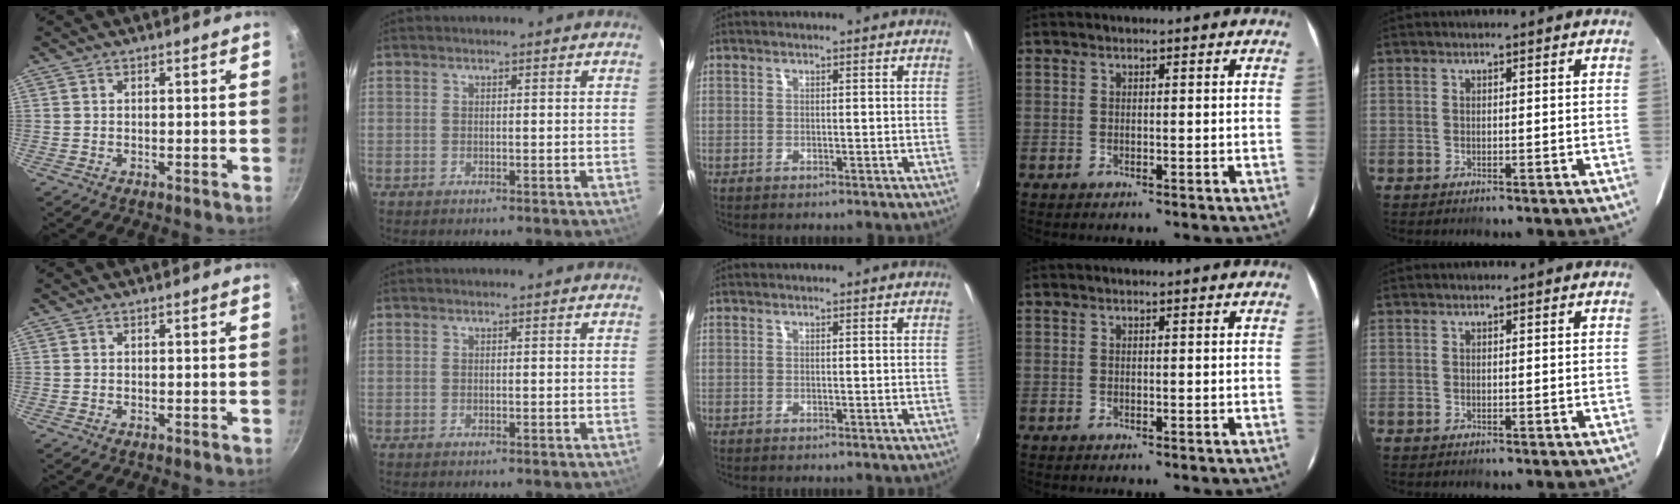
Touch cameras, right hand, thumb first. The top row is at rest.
{}